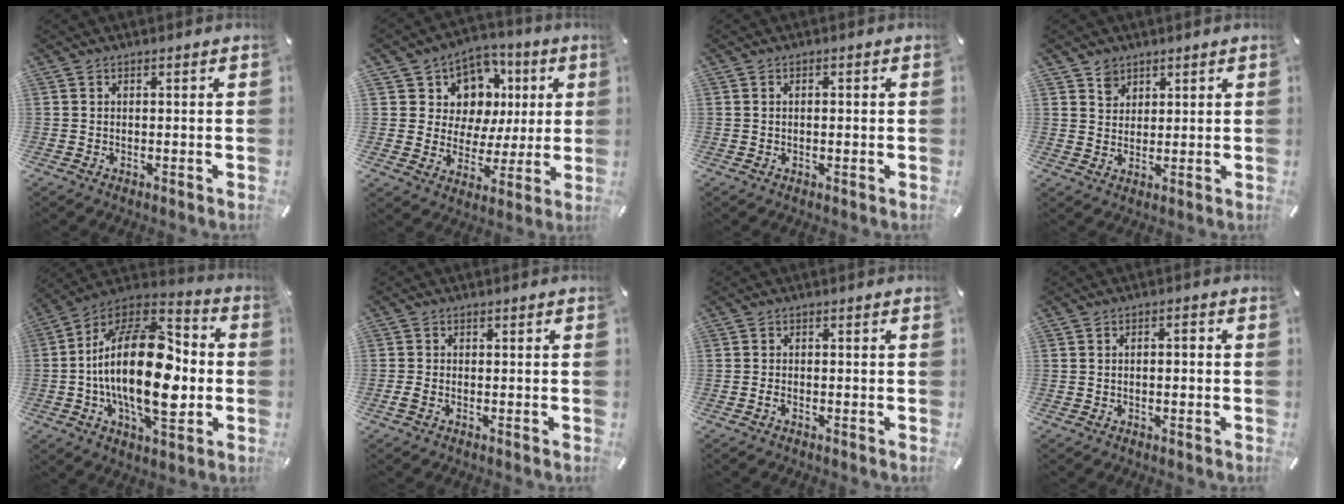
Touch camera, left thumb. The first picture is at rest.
{"total": 10.2, "force": [3.0, 9.7, 1.3], "torque": [-0.024, -0.037, 0.062]}
{"total": 1.0, "force": [-0.2, 0.3, 0.9], "torque": [-0.018, 0.001, -0.003]}
{"total": 3.9, "force": [2.3, 3.2, 0.4], "torque": [-0.002, -0.002, 0.042]}
{"total": 26.7, "force": [-1.9, 14.0, 22.6], "torque": [-0.424, -0.006, -0.038]}
{"total": 1.3, "force": [-0.5, 0.6, 1.0], "torque": [-0.017, 0.000, -0.008]}
{"total": 1.1, "force": [-0.6, 0.3, 0.8], "torque": [-0.019, 0.000, -0.012]}
{"total": 2.1, "force": [-0.4, 1.0, 1.9], "torque": [-0.037, 0.006, -0.008]}